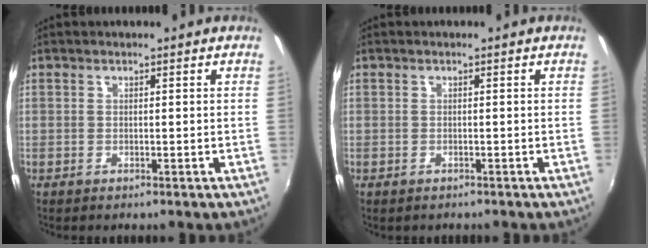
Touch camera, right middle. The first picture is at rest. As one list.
[{"total": 0.7, "force": [-0.5, 0.4, 0.2], "torque": [-0.007, -0.002, -0.007]}]